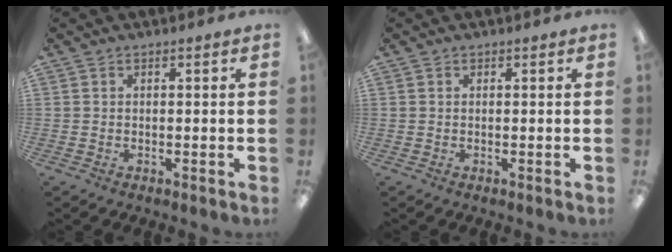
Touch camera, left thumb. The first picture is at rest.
{"total": 0.0}